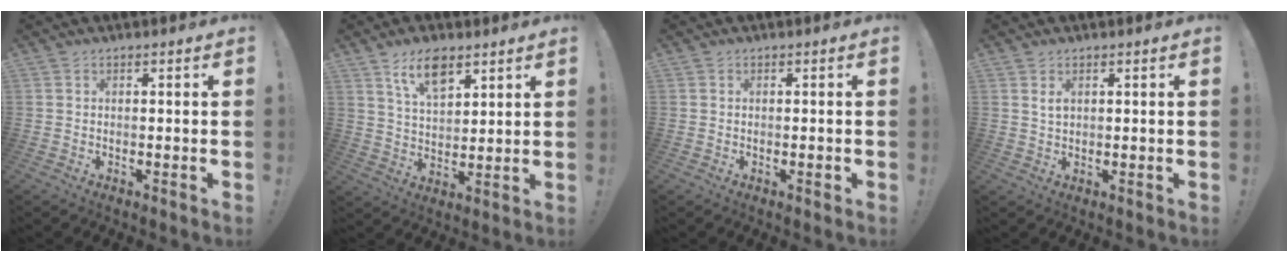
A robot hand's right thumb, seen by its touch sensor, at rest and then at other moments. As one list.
[{"total": 10.1, "force": [6.2, 4.9, 6.3], "torque": [-0.111, -0.020, 0.114]}, {"total": 0.6, "force": [-0.2, 0.3, 0.5], "torque": [0.003, -0.001, -0.004]}, {"total": 2.0, "force": [0.9, 1.0, 1.5], "torque": [-0.019, -0.004, 0.013]}]